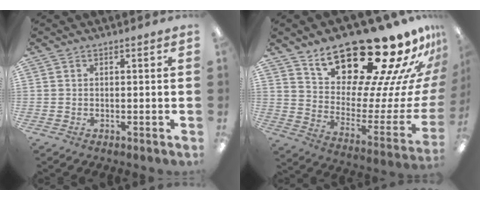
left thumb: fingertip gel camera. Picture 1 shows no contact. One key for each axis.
{"total": 27.7, "fx": 20.9, "fy": 9.9, "fz": 15.1, "tx": -0.202, "ty": -0.159, "tz": 0.361}